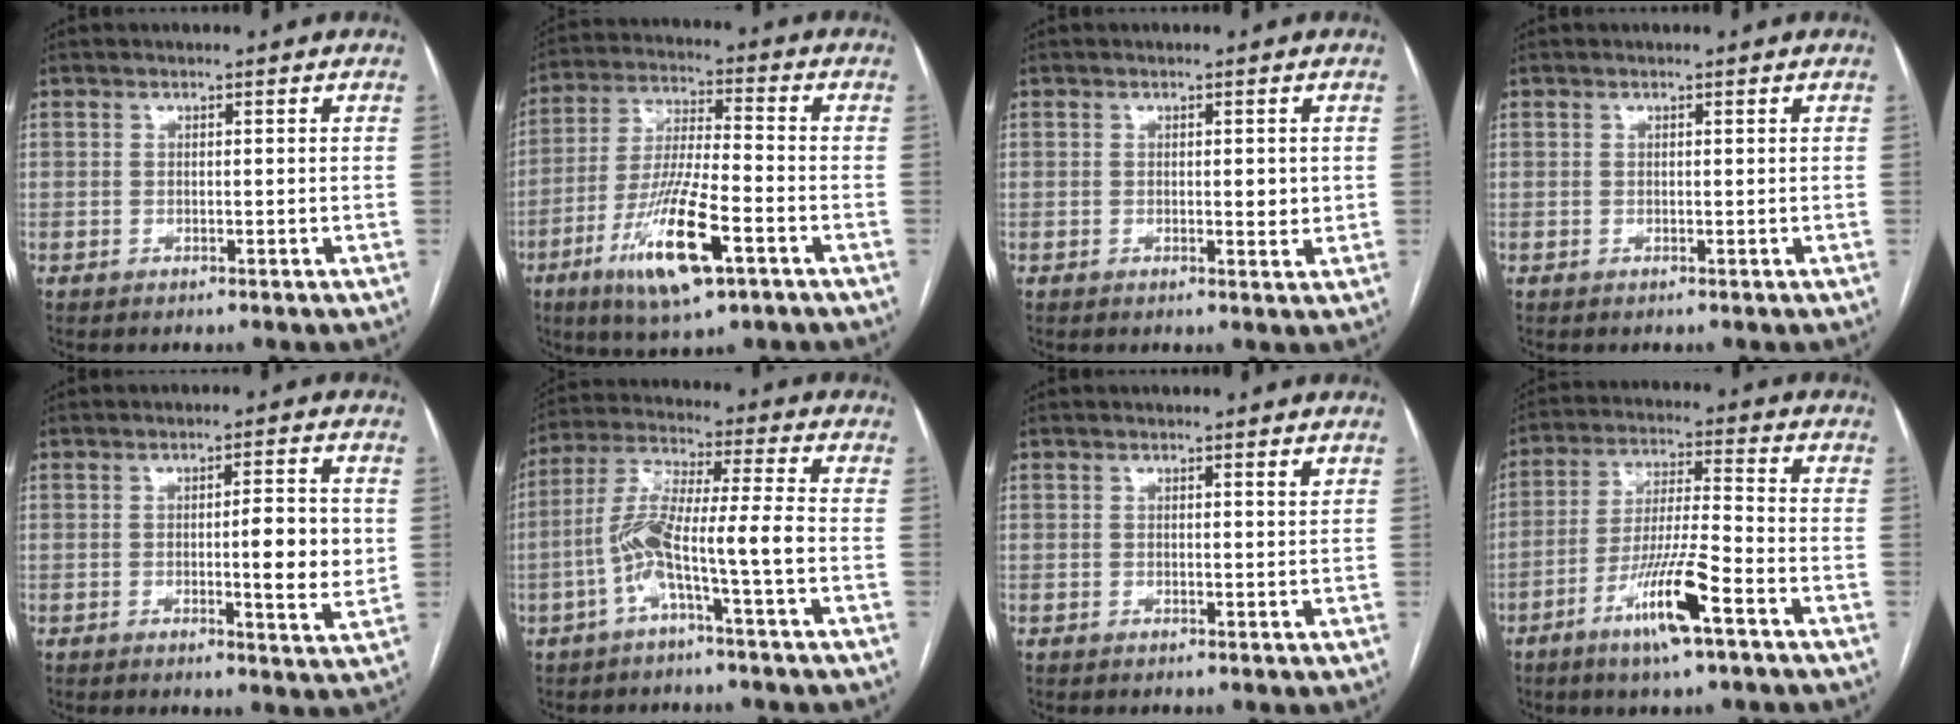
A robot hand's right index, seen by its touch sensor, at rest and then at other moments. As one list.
[{"total": 14.6, "force": [-6.7, 2.5, 12.7], "torque": [-0.250, -0.020, -0.118]}, {"total": 2.3, "force": [0.2, 0.7, 2.1], "torque": [-0.029, -0.004, 0.003]}, {"total": 0.0}, {"total": 7.4, "force": [0.0, 1.0, 7.3], "torque": [-0.097, -0.004, -0.002]}, {"total": 10.3, "force": [-3.4, -0.2, 9.7], "torque": [-0.195, 0.024, -0.068]}, {"total": 0.7, "force": [0.6, -0.1, 0.5], "torque": [-0.008, -0.004, 0.006]}, {"total": 11.6, "force": [-6.0, 0.5, 9.8], "torque": [-0.188, -0.013, -0.113]}]